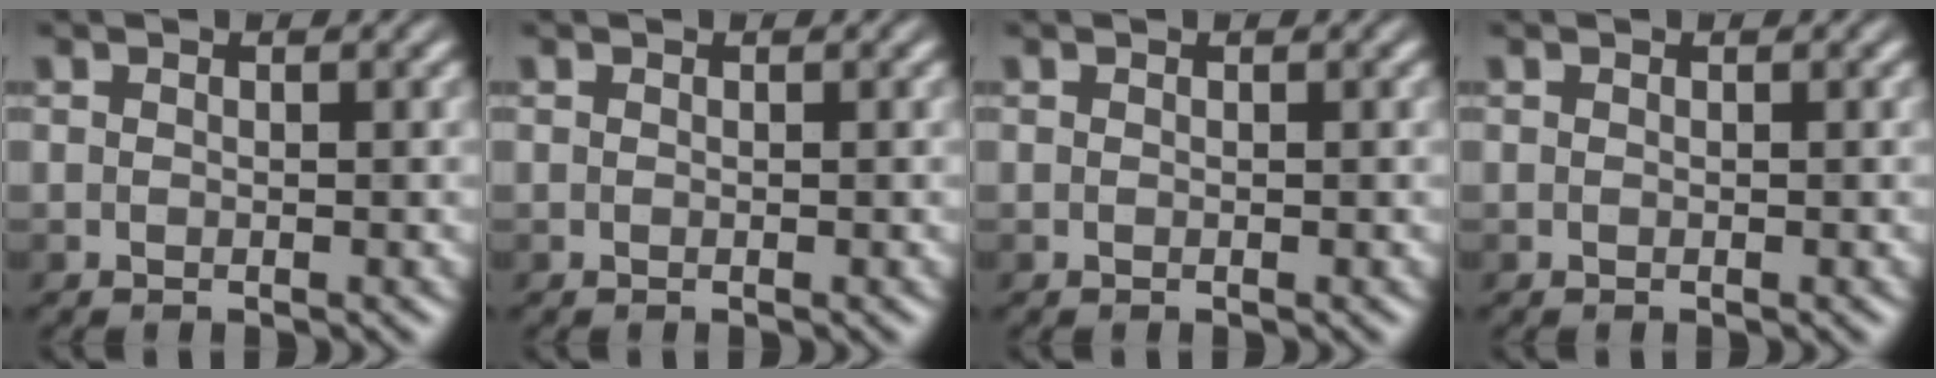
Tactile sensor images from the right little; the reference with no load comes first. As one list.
[{"total": 0.0}, {"total": 0.0}, {"total": 0.0}]